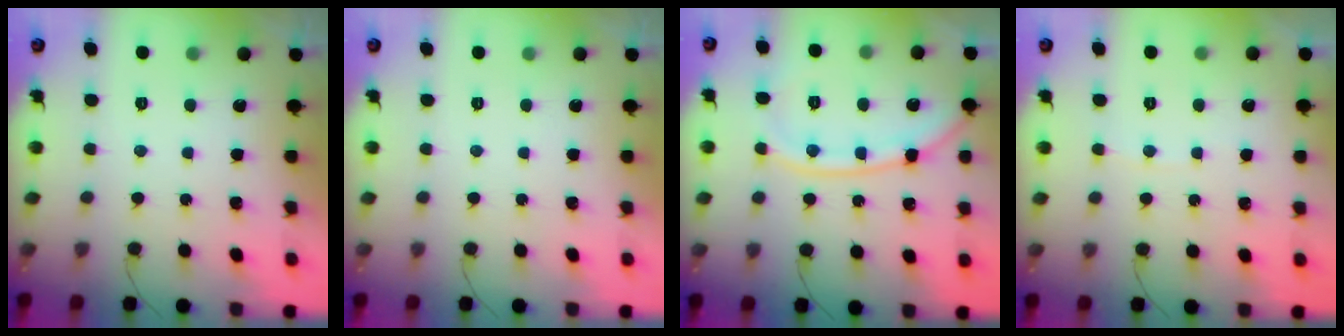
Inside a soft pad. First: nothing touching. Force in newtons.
{"total": 0.0}
{"total": 11.6, "press": 11.5, "slide": 1.6}
{"total": 2.5, "press": 2.5, "slide": 0.3}